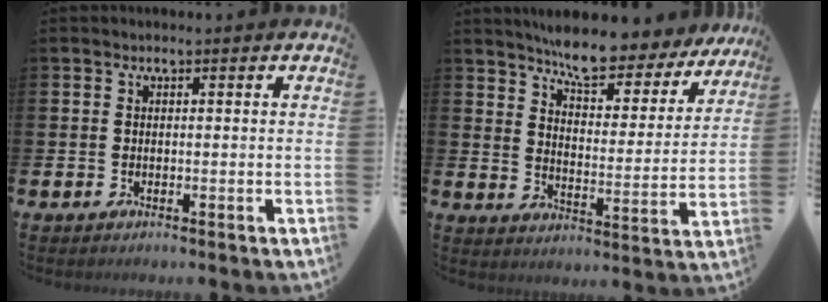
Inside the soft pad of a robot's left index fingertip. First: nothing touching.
{"total": 8.1, "force": [7.7, 1.5, 2.3], "torque": [-0.066, -0.055, 0.133]}